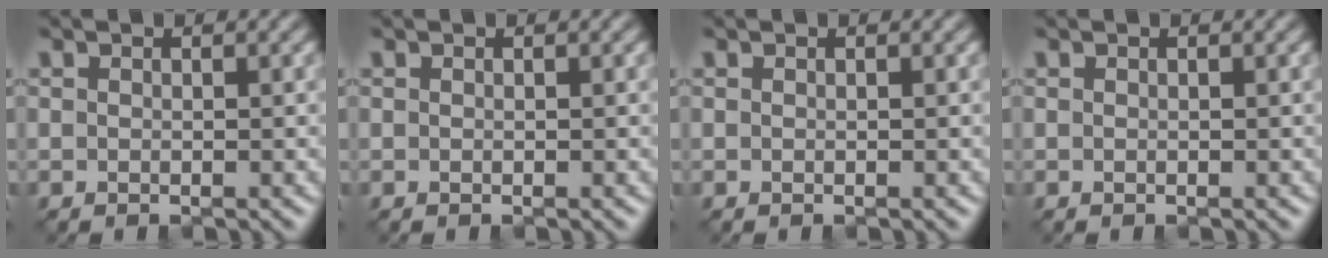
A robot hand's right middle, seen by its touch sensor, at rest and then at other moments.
{"total": 0.0}
{"total": 0.0}
{"total": 0.0}